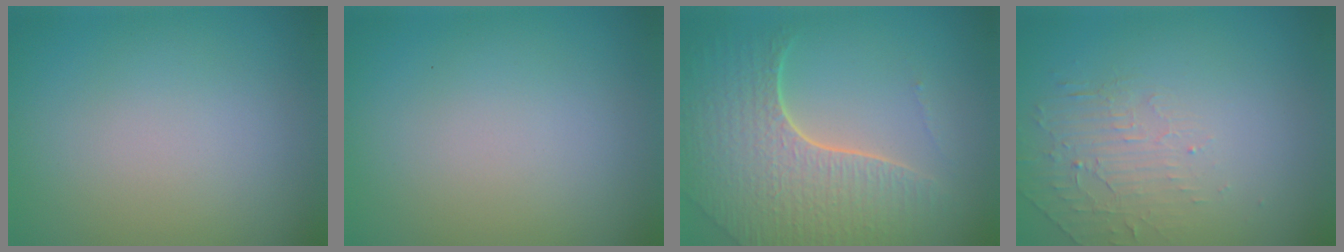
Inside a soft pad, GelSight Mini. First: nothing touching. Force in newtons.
{"total": 0.0}
{"total": 7.0, "press": 5.0, "slide": 4.9}
{"total": 2.0, "press": 0.9, "slide": 1.8}